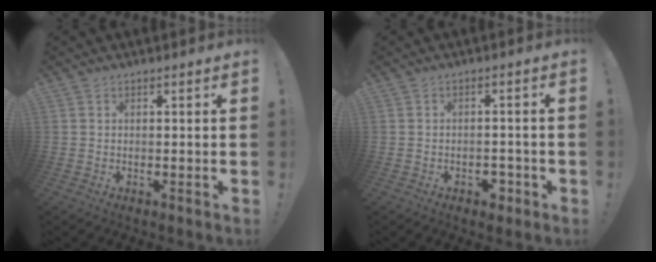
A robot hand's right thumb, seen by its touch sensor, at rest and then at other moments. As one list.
[{"total": 3.3, "force": [-1.8, 2.0, 1.8], "torque": [-0.005, 0.002, -0.034]}]